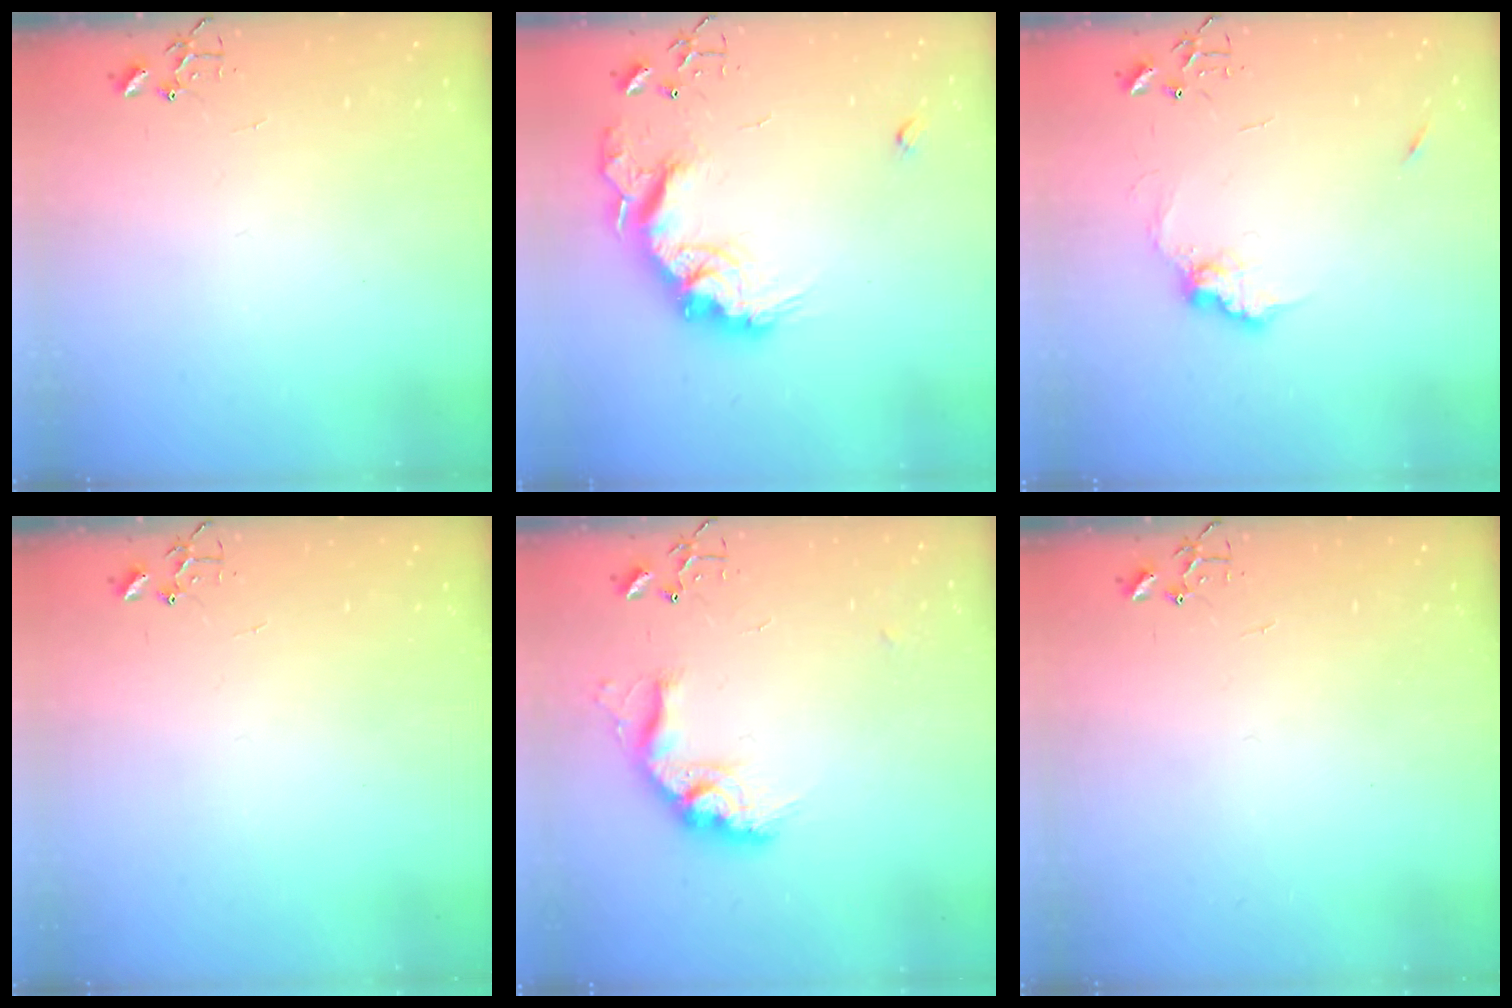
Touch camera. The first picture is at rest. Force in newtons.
{"total": 18.2, "press": 18.0, "slide": 2.2}
{"total": 9.6, "press": 9.6, "slide": 0.8}
{"total": 0.0}
{"total": 14.4, "press": 14.3, "slide": 0.7}
{"total": 0.0}